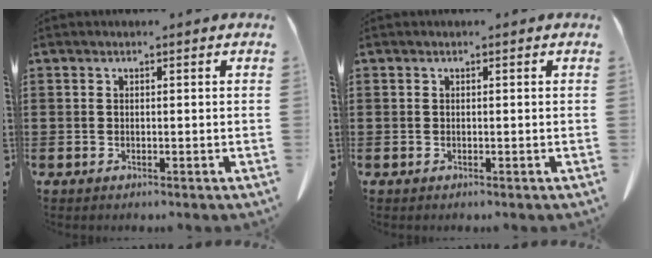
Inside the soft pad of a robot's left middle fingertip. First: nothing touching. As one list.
[{"total": 0.0}]